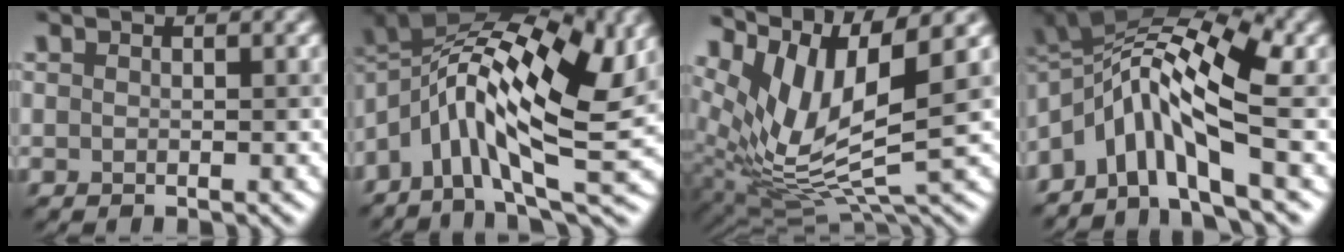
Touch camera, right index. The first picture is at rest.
{"total": 13.8, "force": [1.3, 5.8, 12.4], "torque": [-0.224, 0.019, 0.024]}
{"total": 9.8, "force": [4.1, 2.9, 8.4], "torque": [-0.181, 0.004, 0.085]}
{"total": 10.1, "force": [-1.5, 3.9, 9.1], "torque": [-0.153, 0.027, -0.039]}